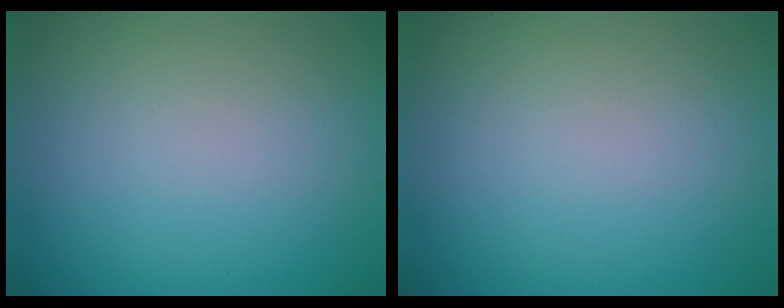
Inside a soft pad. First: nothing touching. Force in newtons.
{"total": 0.0}